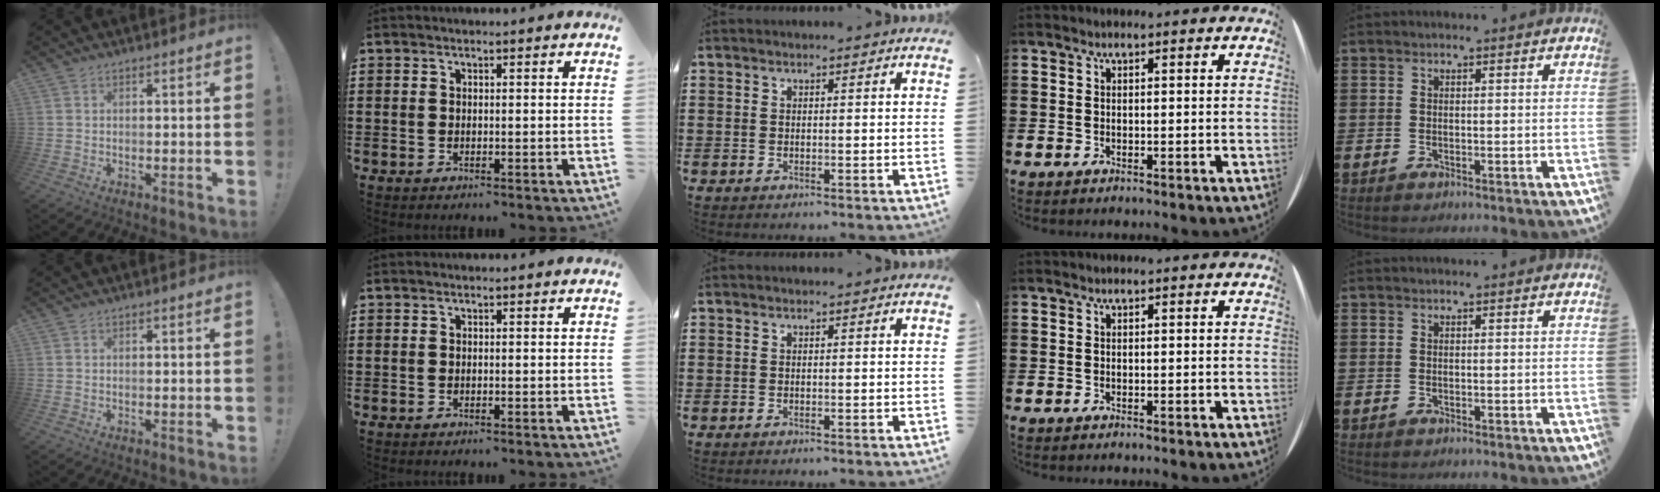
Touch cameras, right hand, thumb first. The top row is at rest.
{}